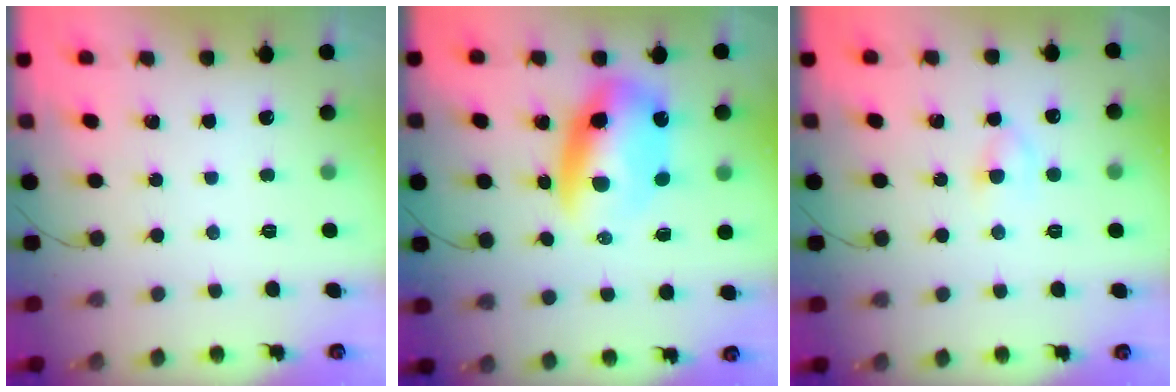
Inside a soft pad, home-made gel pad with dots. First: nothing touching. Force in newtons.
{"total": 11.5, "press": 11.2, "slide": 2.7}
{"total": 3.2, "press": 3.0, "slide": 1.2}